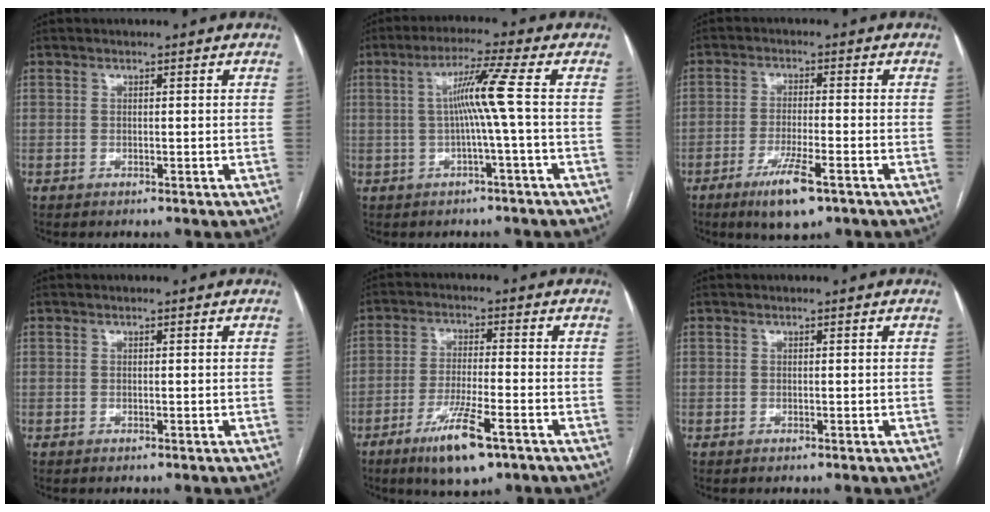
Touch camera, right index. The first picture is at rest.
{"total": 6.4, "force": [-0.1, -1.8, 6.1], "torque": [-0.113, 0.012, 0.006]}
{"total": 7.3, "force": [-4.4, 1.0, 5.8], "torque": [-0.109, -0.013, -0.070]}
{"total": 0.0}
{"total": 9.3, "force": [-5.4, 1.3, 7.5], "torque": [-0.139, -0.018, -0.090]}
{"total": 0.0}